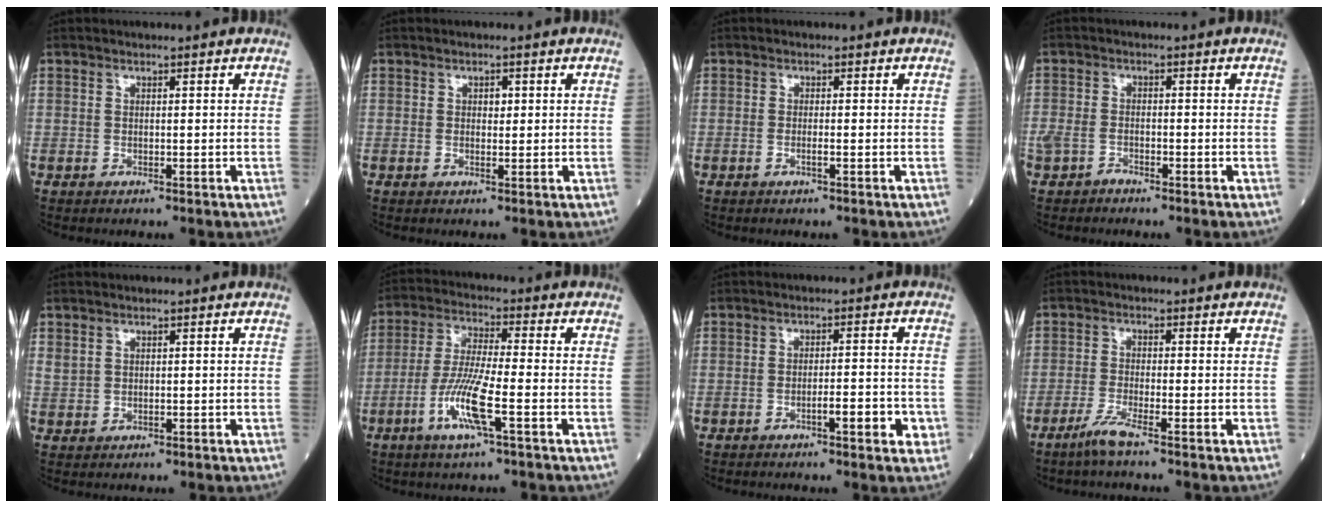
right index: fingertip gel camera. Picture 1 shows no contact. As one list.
[{"total": 1.2, "force": [0.4, 0.7, 0.8], "torque": [-0.009, 0.000, 0.005]}, {"total": 0.7, "force": [-0.3, -0.1, 0.6], "torque": [-0.013, 0.000, -0.006]}, {"total": 3.9, "force": [-2.6, 2.6, 1.4], "torque": [-0.031, 0.006, -0.047]}, {"total": 1.2, "force": [0.9, 0.8, 0.4], "torque": [-0.007, 0.004, 0.023]}, {"total": 9.2, "force": [-3.6, 0.5, 8.4], "torque": [-0.174, -0.009, -0.072]}, {"total": 4.2, "force": [-1.7, 0.9, 3.8], "torque": [-0.049, 0.004, -0.024]}, {"total": 3.2, "force": [-2.4, -0.5, 2.1], "torque": [-0.052, -0.009, -0.053]}]